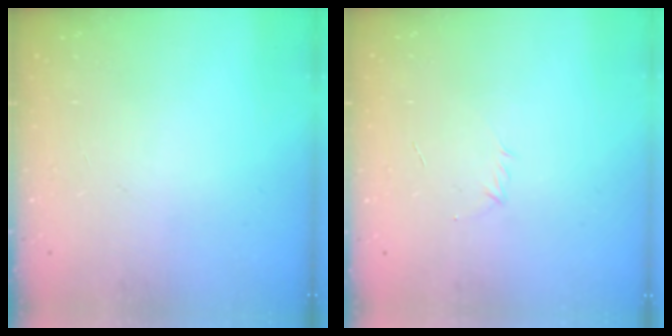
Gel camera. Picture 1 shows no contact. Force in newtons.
{"total": 2.7, "press": 2.6, "slide": 0.7}